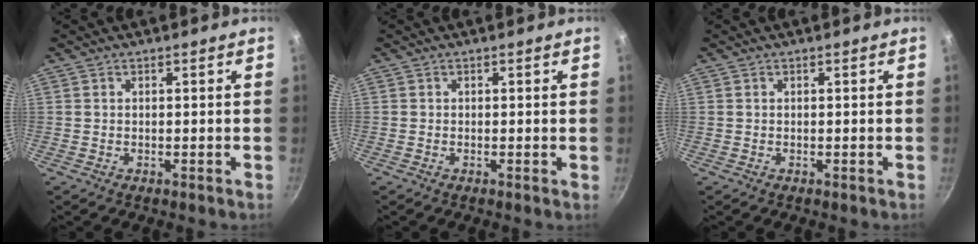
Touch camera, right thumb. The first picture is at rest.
{"total": 0.0}
{"total": 0.0}